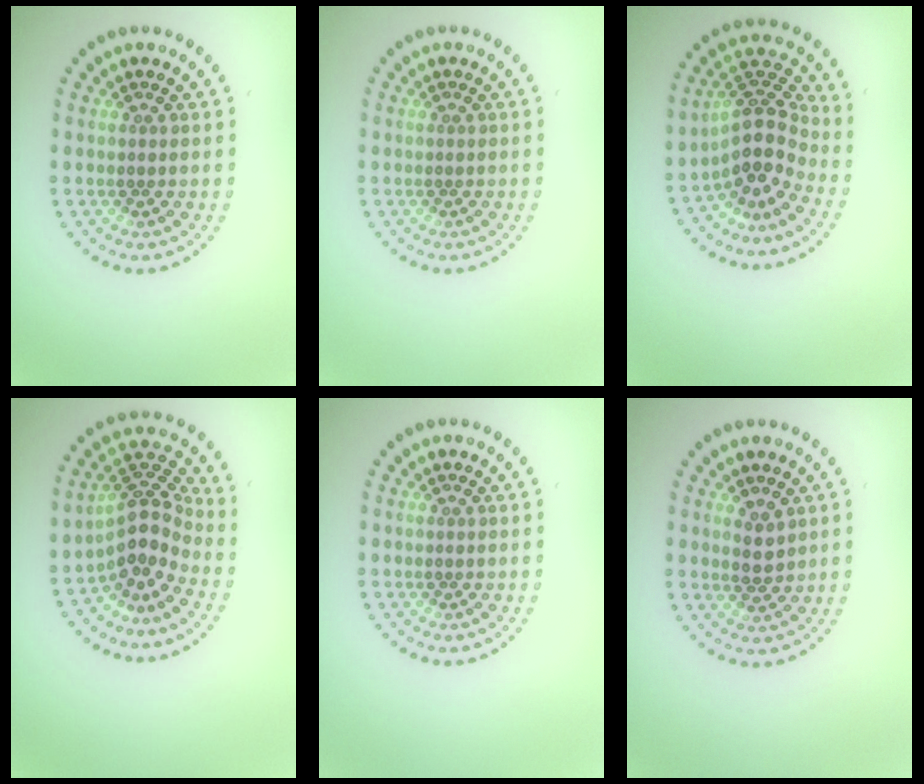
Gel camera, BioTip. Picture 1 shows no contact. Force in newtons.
{"total": 0.0}
{"total": 4.3, "press": 3.4, "slide": 2.7}
{"total": 4.2, "press": 3.1, "slide": 2.9}
{"total": 0.0}
{"total": 1.7, "press": 1.6, "slide": 0.5}